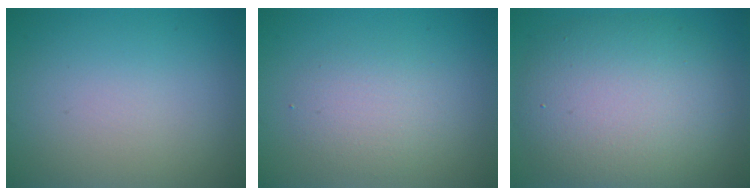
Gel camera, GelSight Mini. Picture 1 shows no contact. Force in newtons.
{"total": 2.4, "press": 2.4, "slide": 0.1}
{"total": 8.8, "press": 8.8, "slide": 0.3}